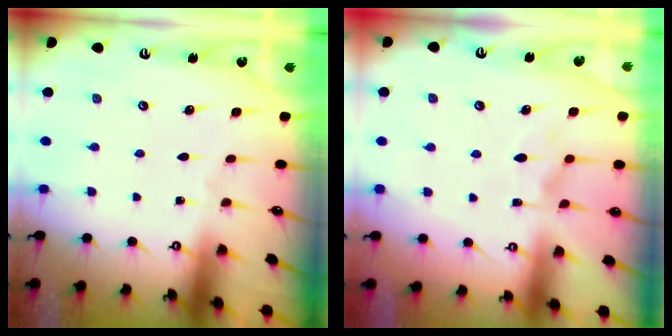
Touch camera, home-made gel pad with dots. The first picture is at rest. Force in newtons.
{"total": 2.3, "press": 2.1, "slide": 0.9}